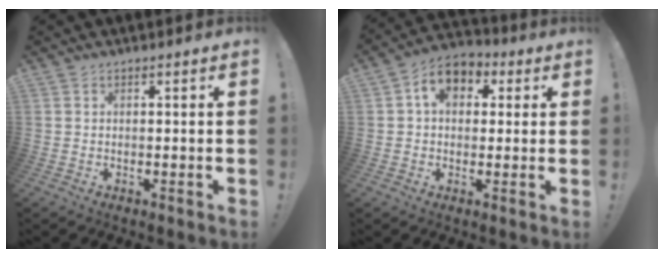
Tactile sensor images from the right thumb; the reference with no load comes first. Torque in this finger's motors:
{"motor_torque": [1.45, 1.34, 0.95, -0.06, 0.04]}